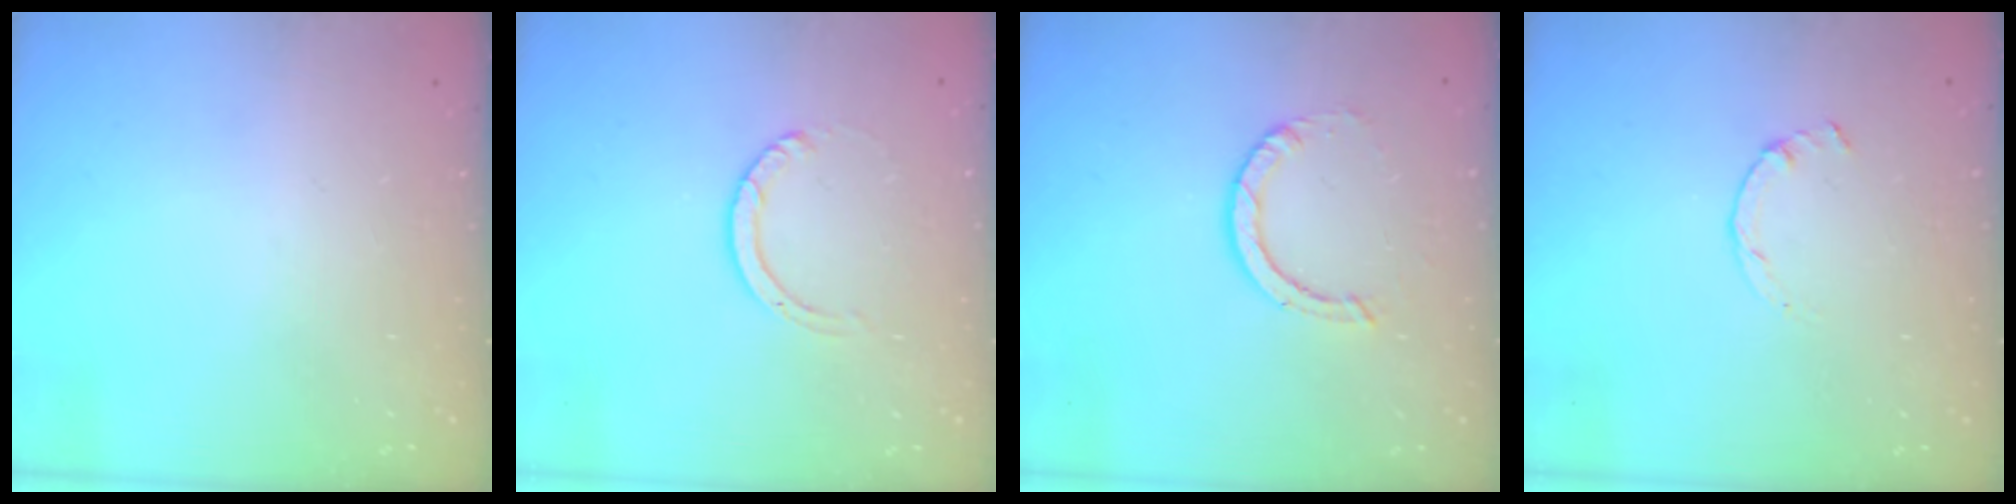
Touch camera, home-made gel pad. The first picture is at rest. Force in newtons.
{"total": 3.5, "press": 3.5, "slide": 0.2}
{"total": 2.9, "press": 2.9, "slide": 0.2}
{"total": 0.9, "press": 0.9, "slide": 0.3}